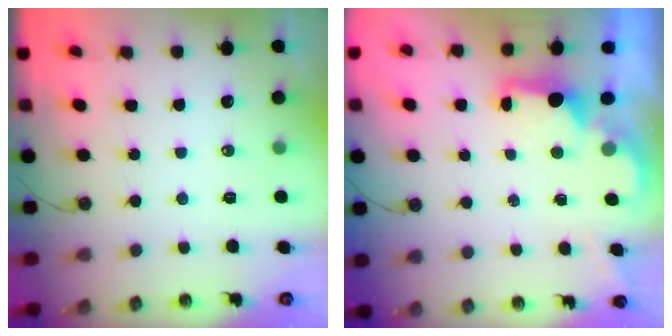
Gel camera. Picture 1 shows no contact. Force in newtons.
{"total": 1.9, "press": 1.7, "slide": 0.7}